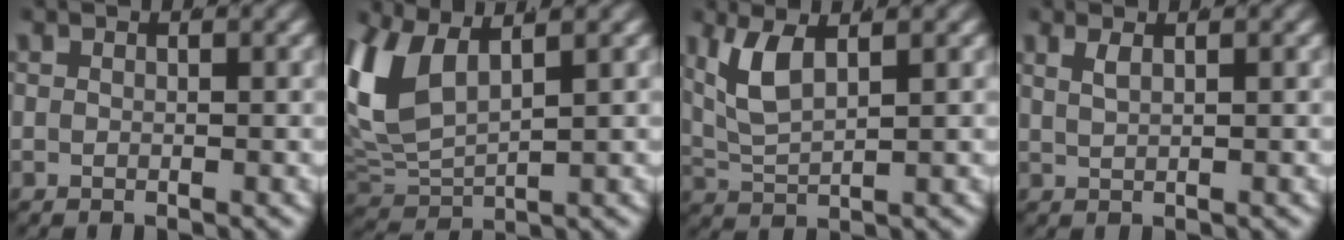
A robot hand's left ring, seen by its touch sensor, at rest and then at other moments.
{"total": 6.2, "force": [1.7, 4.1, 4.4], "torque": [-0.141, -0.014, 0.045]}
{"total": 4.2, "force": [1.8, 2.1, 3.2], "torque": [-0.091, -0.009, 0.045]}
{"total": 1.1, "force": [0.8, -0.3, 0.7], "torque": [-0.017, -0.004, 0.023]}